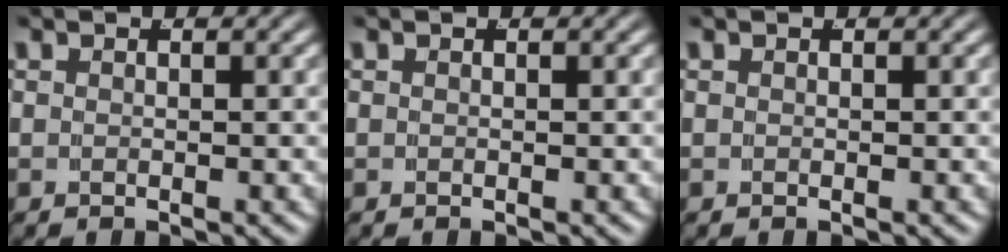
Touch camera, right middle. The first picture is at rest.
{"total": 0.0}
{"total": 0.0}